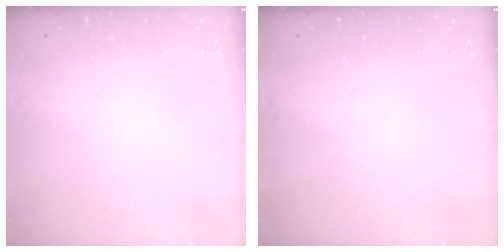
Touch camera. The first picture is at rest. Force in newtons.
{"total": 0.0}